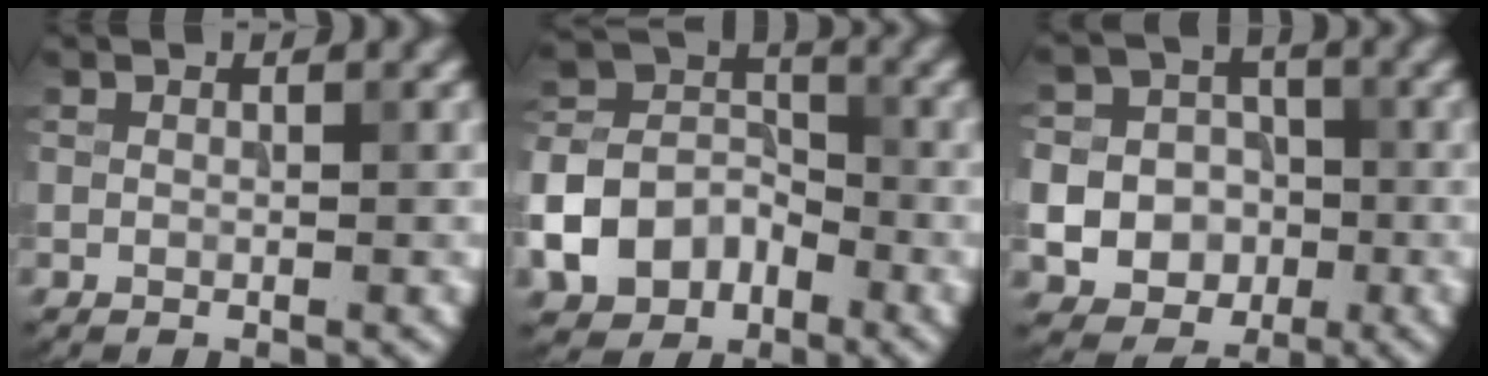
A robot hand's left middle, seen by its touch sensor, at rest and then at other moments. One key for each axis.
{"total": 6.7, "fx": -3.2, "fy": 5.1, "fz": 2.9, "tx": -0.058, "ty": 0.004, "tz": -0.071}
{"total": 13.0, "fx": -3.2, "fy": 12.1, "fz": 3.5, "tx": -0.095, "ty": -0.023, "tz": -0.071}